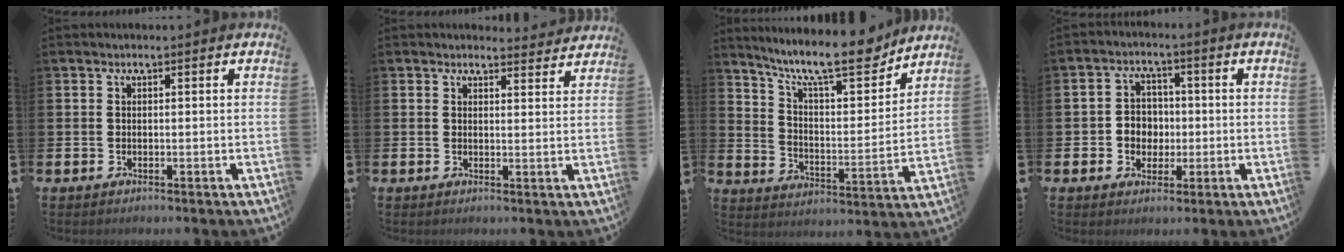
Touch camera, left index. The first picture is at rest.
{"total": 2.7, "force": [2.6, 0.5, 0.0], "torque": [0.012, -0.020, 0.044]}
{"total": 12.6, "force": [10.7, 2.7, 6.0], "torque": [-0.119, -0.076, 0.178]}
{"total": 4.1, "force": [-0.1, 3.9, 1.2], "torque": [-0.027, 0.006, -0.009]}